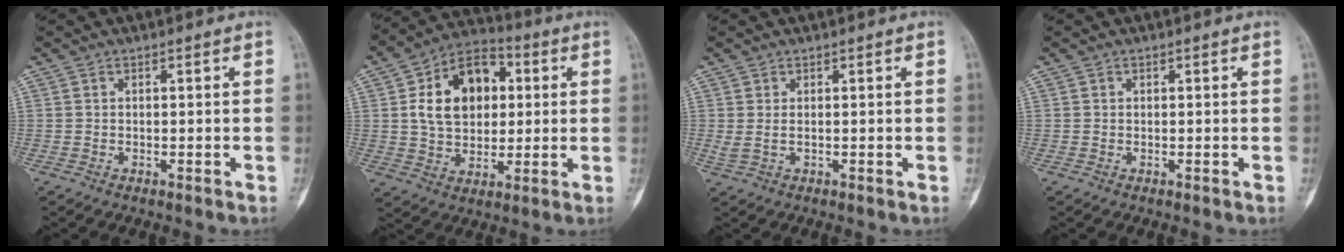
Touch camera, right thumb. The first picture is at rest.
{"total": 15.7, "force": [3.2, 11.0, 10.8], "torque": [-0.144, 0.011, 0.049]}
{"total": 1.5, "force": [0.3, 0.6, 1.3], "torque": [-0.035, 0.004, 0.013]}
{"total": 0.0}